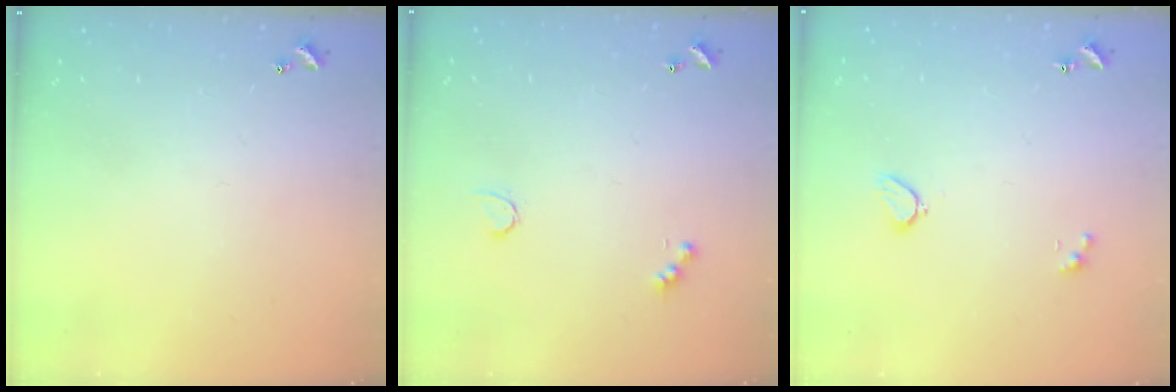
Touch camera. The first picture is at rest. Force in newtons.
{"total": 2.6, "press": 2.5, "slide": 0.5}
{"total": 1.9, "press": 1.9, "slide": 0.6}